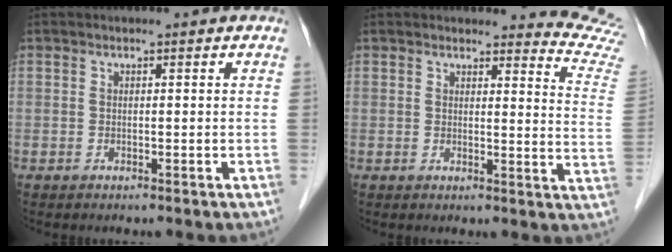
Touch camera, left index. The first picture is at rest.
{"total": 10.3, "force": [10.2, -0.4, -0.2], "torque": [0.021, -0.120, 0.077]}